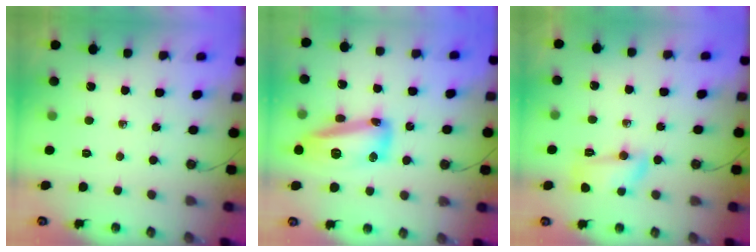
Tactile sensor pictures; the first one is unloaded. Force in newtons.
{"total": 14.1, "press": 14.0, "slide": 1.4}
{"total": 9.2, "press": 8.2, "slide": 4.3}